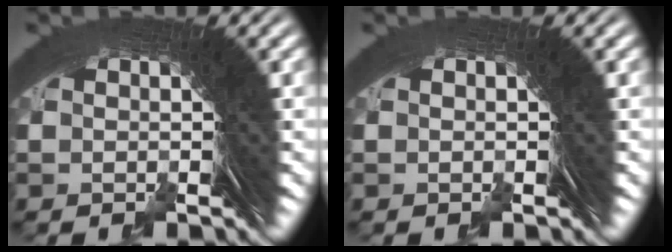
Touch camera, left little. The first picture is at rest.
{"total": 0.0}